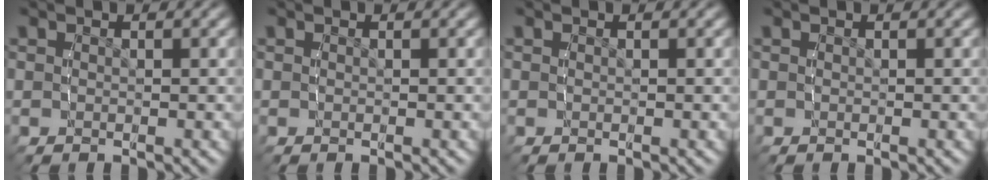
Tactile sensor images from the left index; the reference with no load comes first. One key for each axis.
{"total": 0.0}
{"total": 0.0}
{"total": 0.0}